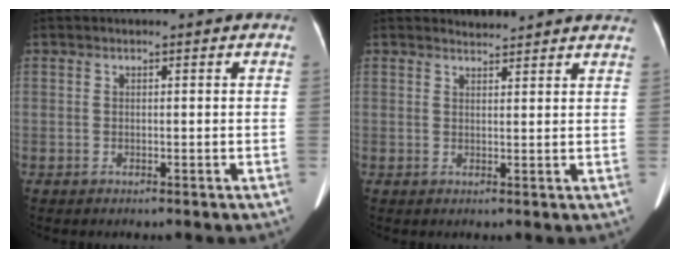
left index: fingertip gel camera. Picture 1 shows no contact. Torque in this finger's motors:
{"motor_torque": [0.31, -1.21, -0.01, 0.00]}